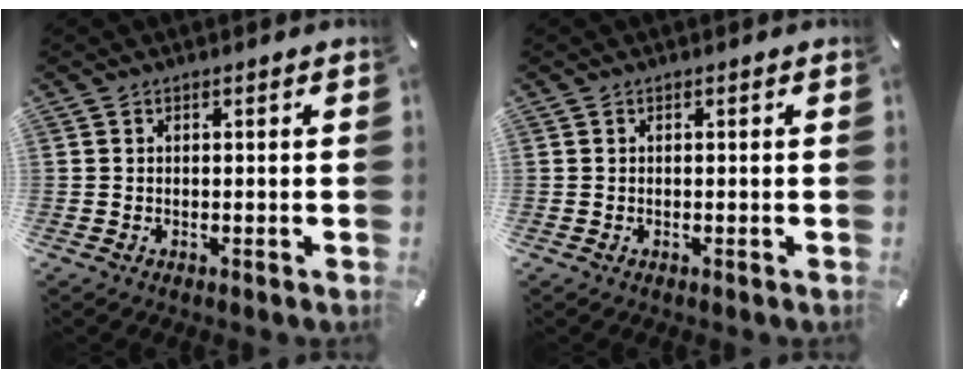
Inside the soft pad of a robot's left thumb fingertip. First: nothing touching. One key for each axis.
{"total": 0.0}